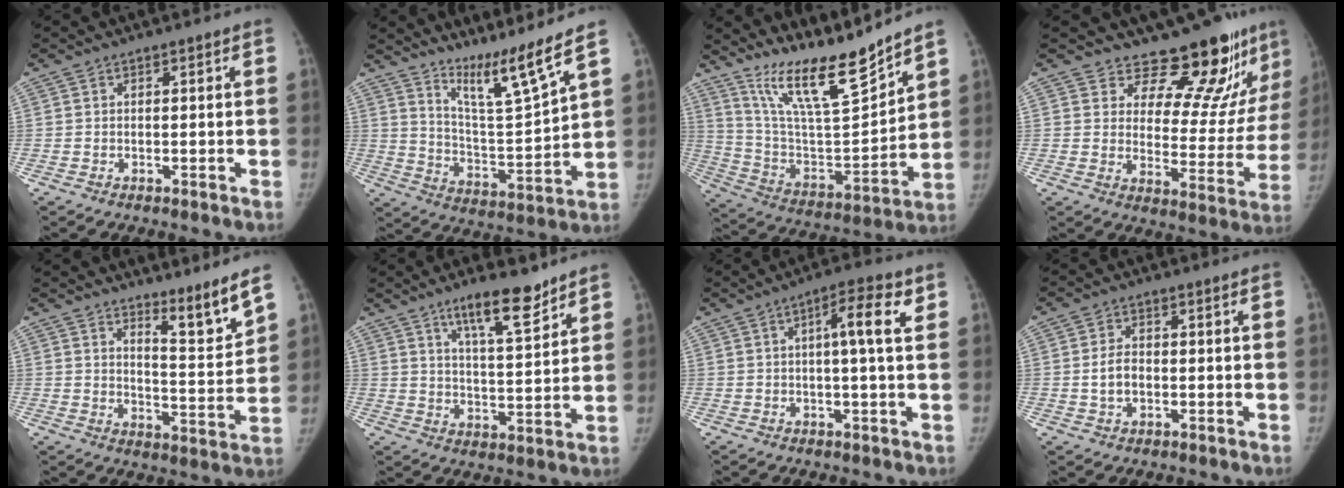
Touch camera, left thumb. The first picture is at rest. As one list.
[{"total": 11.1, "force": [8.8, -1.0, 6.6], "torque": [-0.107, -0.081, 0.165]}, {"total": 18.1, "force": [14.9, 2.5, 10.0], "torque": [-0.138, -0.094, 0.275]}, {"total": 17.3, "force": [14.9, 6.1, 6.3], "torque": [-0.018, -0.126, 0.189]}, {"total": 8.2, "force": [6.5, 0.4, 5.1], "torque": [-0.067, -0.070, 0.104]}, {"total": 10.8, "force": [7.7, 2.4, 7.2], "torque": [-0.096, -0.052, 0.128]}, {"total": 7.0, "force": [1.9, 1.0, 6.7], "torque": [-0.103, 0.010, 0.023]}, {"total": 4.2, "force": [-0.5, 2.8, 3.0], "torque": [-0.053, 0.011, -0.010]}]